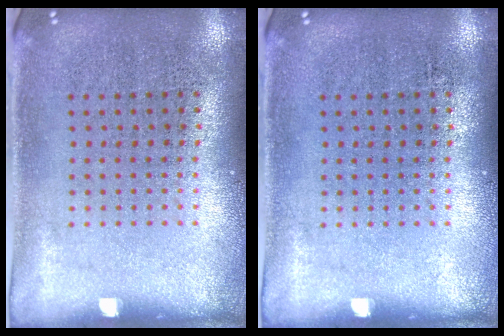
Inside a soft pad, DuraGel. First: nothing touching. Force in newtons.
{"total": 0.0}